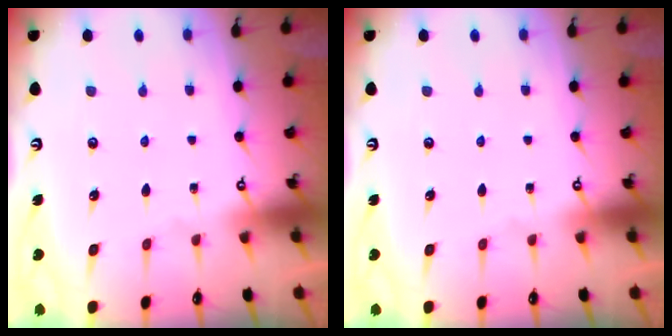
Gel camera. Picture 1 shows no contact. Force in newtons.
{"total": 0.0}